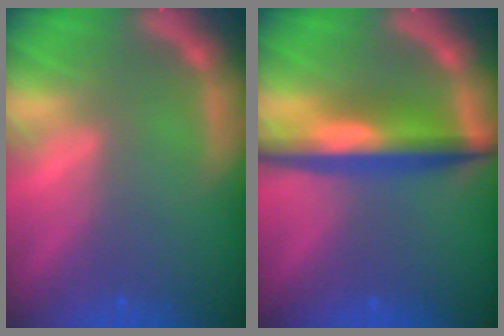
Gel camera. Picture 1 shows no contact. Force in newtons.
{"total": 6.6}